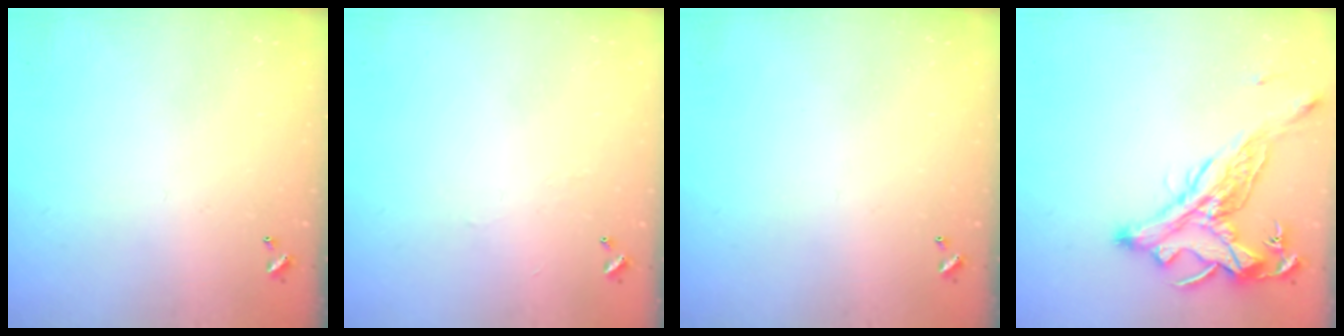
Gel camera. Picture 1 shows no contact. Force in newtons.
{"total": 2.3, "press": 2.3, "slide": 0.4}
{"total": 0.0}
{"total": 5.4, "press": 5.1, "slide": 1.8}